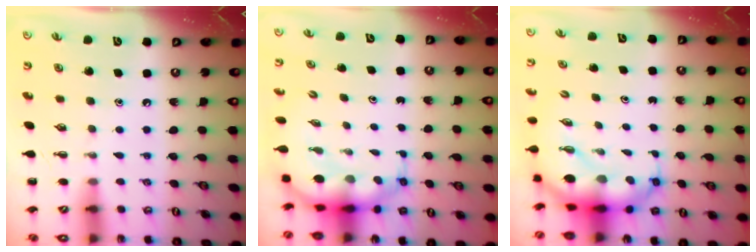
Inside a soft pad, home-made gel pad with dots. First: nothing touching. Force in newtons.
{"total": 8.8, "press": 8.5, "slide": 2.2}
{"total": 9.7, "press": 9.4, "slide": 2.4}